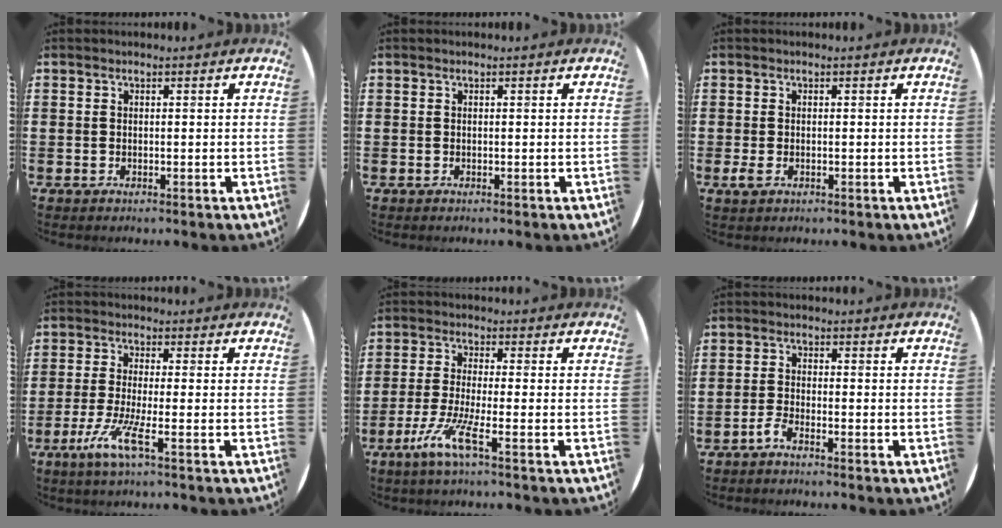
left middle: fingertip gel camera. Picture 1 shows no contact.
{"total": 0.0}
{"total": 1.0, "force": [-0.2, 0.5, 0.8], "torque": [-0.017, 0.000, -0.005]}
{"total": 5.4, "force": [-2.1, -0.1, 5.0], "torque": [-0.116, -0.019, -0.044]}
{"total": 5.7, "force": [-2.7, -0.1, 5.0], "torque": [-0.114, -0.016, -0.055]}
{"total": 1.5, "force": [-1.1, 0.0, 1.0], "torque": [-0.026, -0.007, -0.023]}